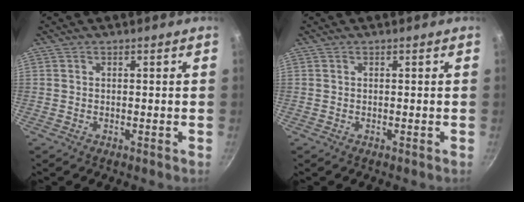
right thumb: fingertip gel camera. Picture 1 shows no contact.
{"total": 0.0}